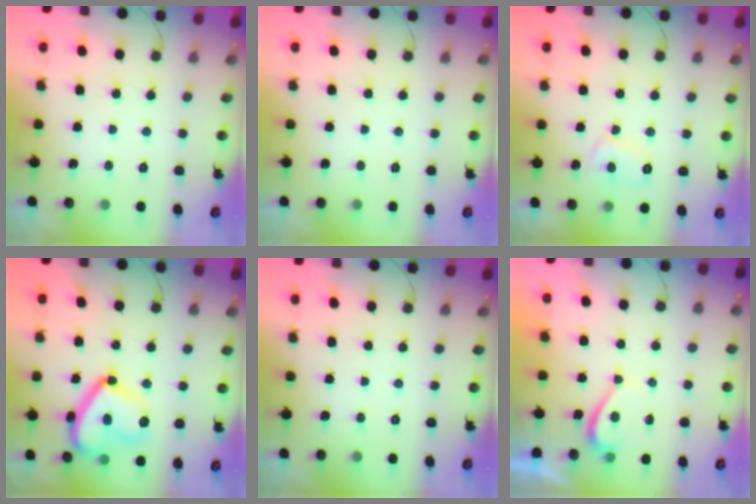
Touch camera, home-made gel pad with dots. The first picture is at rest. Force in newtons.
{"total": 0.0}
{"total": 6.4, "press": 6.3, "slide": 0.5}
{"total": 17.3, "press": 17.3, "slide": 1.2}
{"total": 0.0}
{"total": 1.1, "press": 1.0, "slide": 0.6}